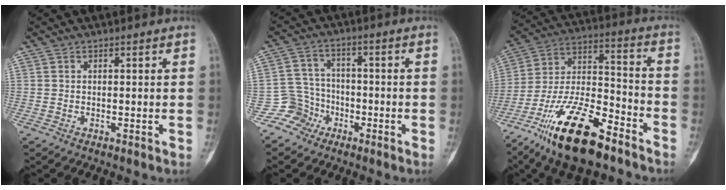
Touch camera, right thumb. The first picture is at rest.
{"total": 6.2, "force": [-3.5, 5.1, -0.4], "torque": [0.044, 0.037, -0.073]}
{"total": 20.3, "force": [-13.3, 6.9, 13.7], "torque": [-0.262, 0.071, -0.240]}